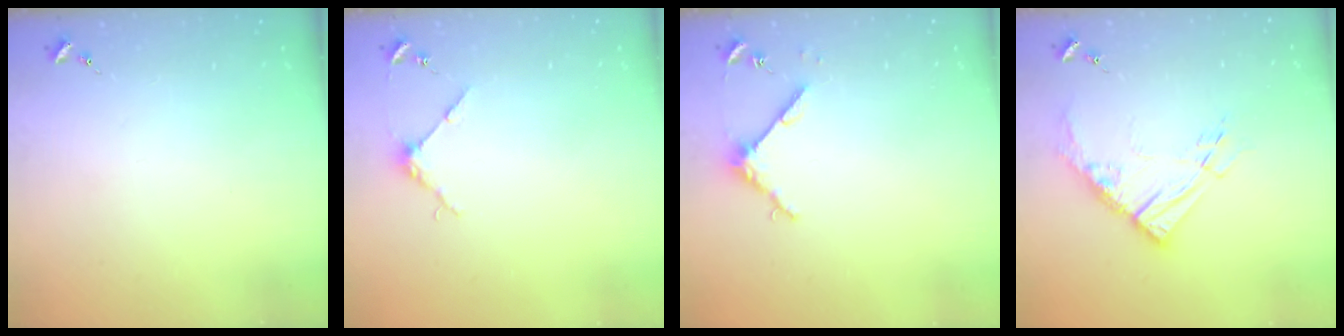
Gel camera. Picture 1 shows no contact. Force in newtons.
{"total": 3.8, "press": 3.7, "slide": 0.4}
{"total": 4.5, "press": 4.5, "slide": 0.5}
{"total": 12.7, "press": 12.6, "slide": 1.3}